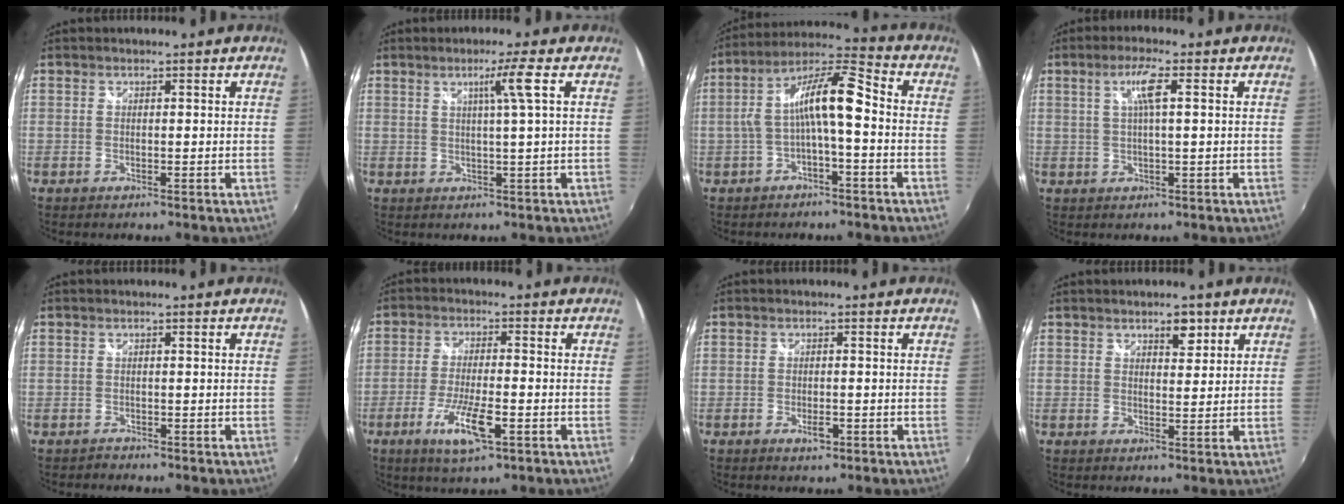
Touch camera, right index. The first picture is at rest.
{"total": 4.1, "force": [1.3, -1.3, 3.7], "torque": [-0.066, -0.003, 0.025]}
{"total": 10.6, "force": [-1.7, 2.2, 10.3], "torque": [-0.201, 0.024, -0.031]}
{"total": 4.7, "force": [1.3, 0.2, 4.5], "torque": [-0.086, 0.004, 0.025]}
{"total": 0.7, "force": [-0.6, 0.3, -0.2], "torque": [0.002, 0.000, -0.011]}
{"total": 8.9, "force": [-3.9, 1.8, 7.8], "torque": [-0.160, -0.016, -0.072]}
{"total": 2.4, "force": [-1.1, 1.1, 1.9], "torque": [-0.034, -0.004, -0.019]}
{"total": 3.4, "force": [2.1, 1.6, 2.1], "torque": [-0.026, 0.005, 0.033]}